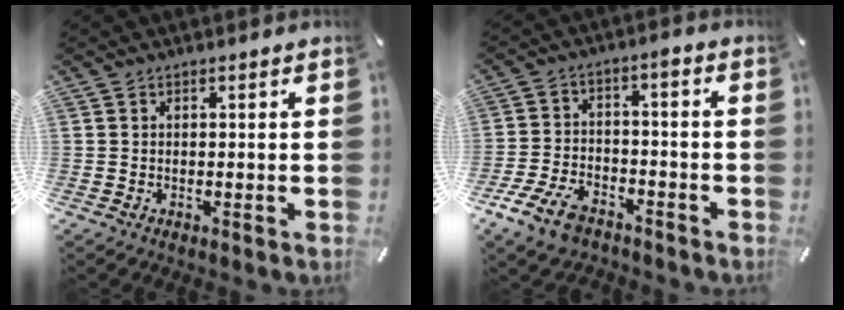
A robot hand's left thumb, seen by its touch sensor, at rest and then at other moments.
{"total": 10.5, "force": [-7.1, 5.2, 5.6], "torque": [-0.116, 0.037, -0.136]}